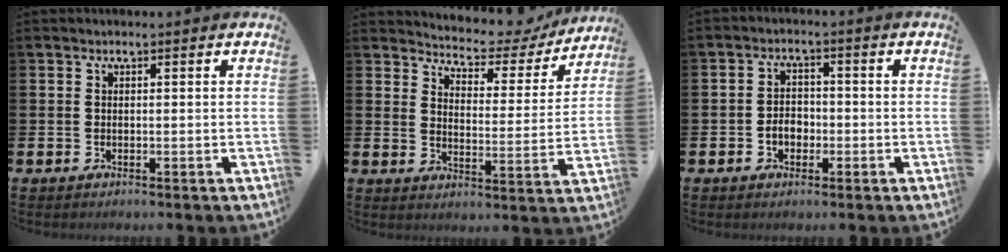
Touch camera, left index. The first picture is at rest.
{"total": 4.6, "force": [4.4, 1.4, 0.4], "torque": [-0.032, -0.043, 0.069]}
{"total": 3.0, "force": [-1.0, 2.2, 1.7], "torque": [-0.021, -0.001, -0.024]}